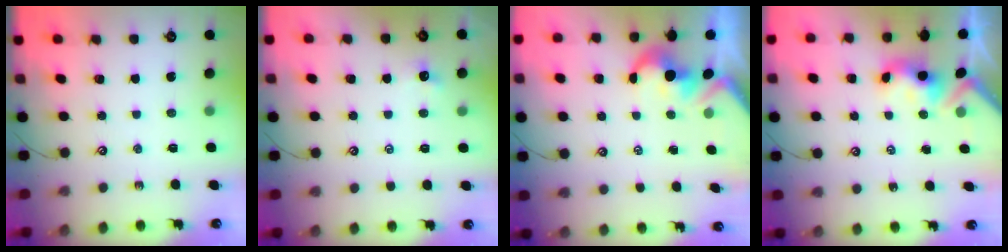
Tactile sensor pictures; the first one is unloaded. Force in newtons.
{"total": 1.0, "press": 0.9, "slide": 0.4}
{"total": 1.7, "press": 1.4, "slide": 1.0}
{"total": 3.6, "press": 3.6, "slide": 0.1}